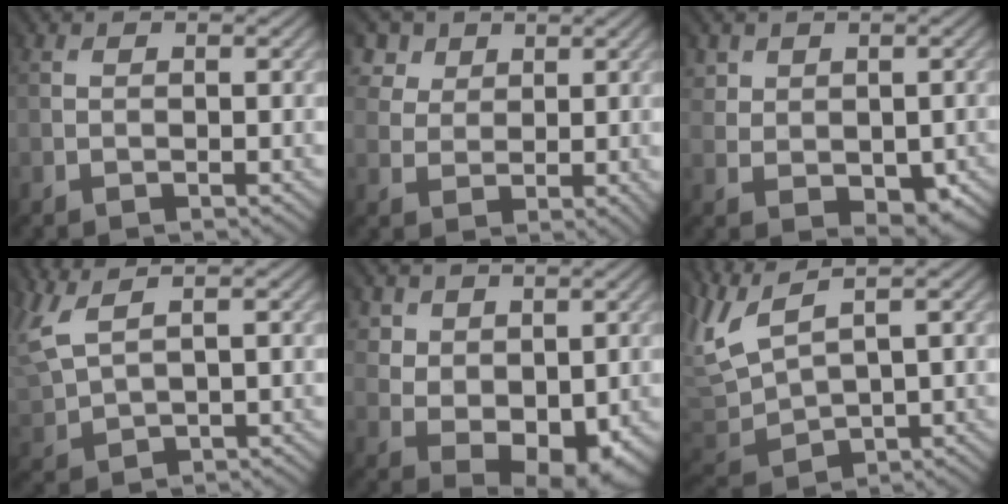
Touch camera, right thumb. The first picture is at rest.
{"total": 5.8, "force": [3.8, 4.2, 1.3], "torque": [-0.060, 0.011, 0.070]}
{"total": 3.1, "force": [1.0, 2.9, 0.5], "torque": [-0.022, -0.012, 0.024]}
{"total": 5.7, "force": [3.9, 2.4, 3.4], "torque": [-0.119, 0.010, 0.083]}
{"total": 6.7, "force": [2.2, 5.3, 3.6], "torque": [-0.076, -0.015, 0.052]}
{"total": 6.1, "force": [3.3, 2.7, 4.4], "torque": [-0.135, 0.014, 0.067]}